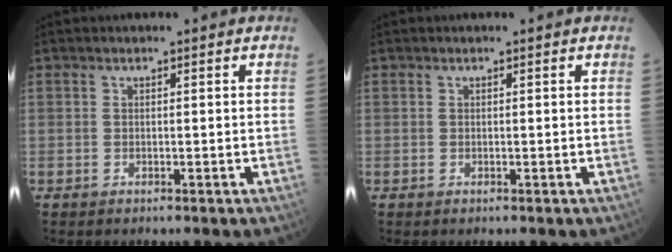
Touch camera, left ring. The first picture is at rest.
{"total": 0.0}